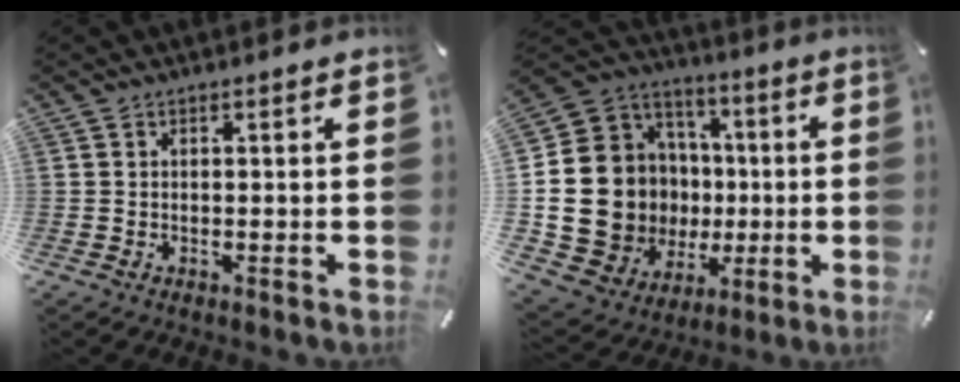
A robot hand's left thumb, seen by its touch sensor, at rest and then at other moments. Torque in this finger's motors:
{"motor_torque": [1.04, 1.99, 1.86, 0.24, 0.48]}